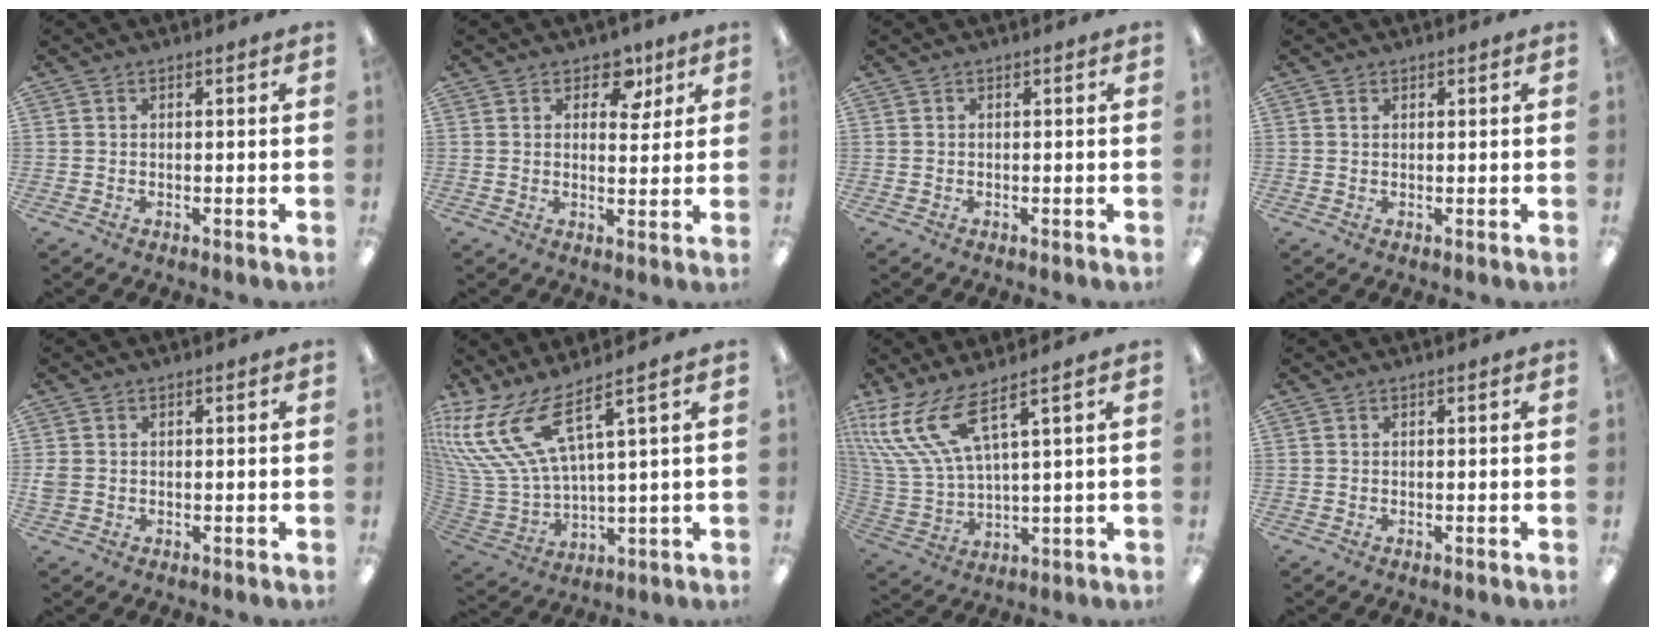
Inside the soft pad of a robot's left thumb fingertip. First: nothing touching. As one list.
[{"total": 6.7, "force": [3.8, 3.9, 3.9], "torque": [-0.024, -0.017, 0.058]}, {"total": 0.0}, {"total": 0.7, "force": [0.4, 0.4, 0.5], "torque": [-0.010, 0.002, 0.008]}, {"total": 1.9, "force": [0.0, 1.5, 1.0], "torque": [-0.019, 0.006, -0.001]}, {"total": 16.5, "force": [9.1, 6.8, 11.9], "torque": [-0.280, -0.056, 0.160]}, {"total": 14.2, "force": [8.3, 4.6, 10.6], "torque": [-0.246, -0.042, 0.146]}, {"total": 0.0}]